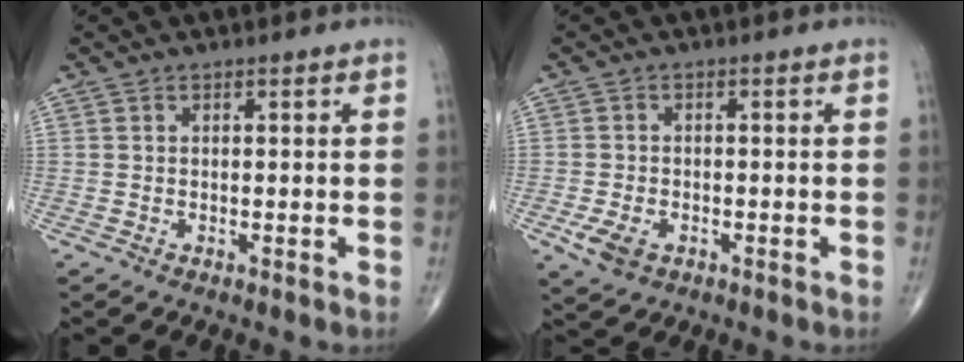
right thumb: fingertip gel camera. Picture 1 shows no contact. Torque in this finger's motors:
{"motor_torque": [0.33, 0.01, -0.08, -0.14, 0.02]}